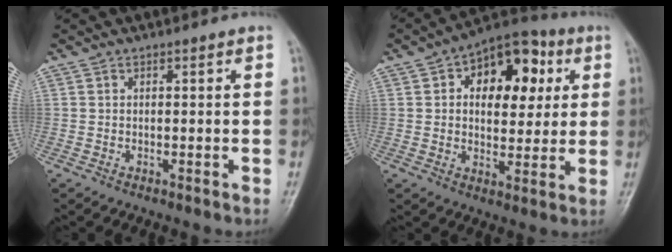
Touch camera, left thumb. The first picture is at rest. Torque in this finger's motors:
{"motor_torque": [-0.31, 0.66, 0.07, 0.09, 0.18]}